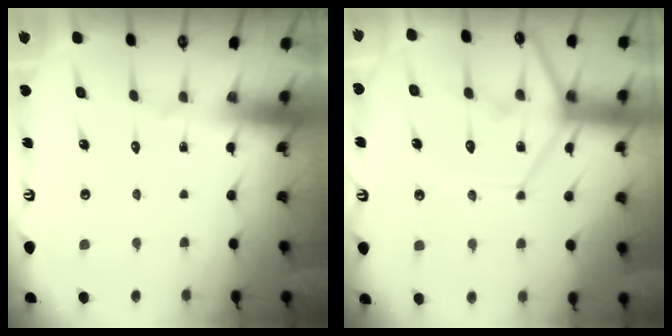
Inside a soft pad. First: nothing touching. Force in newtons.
{"total": 13.8, "press": 13.7, "slide": 1.7}